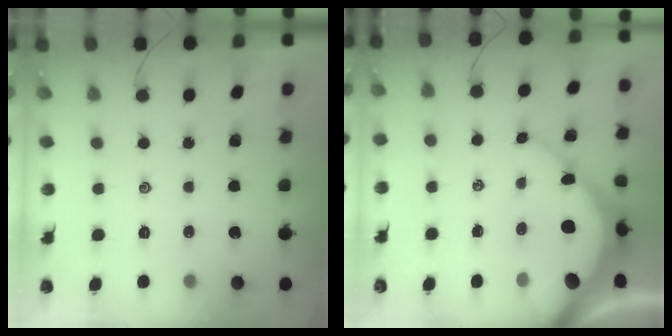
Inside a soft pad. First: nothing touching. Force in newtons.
{"total": 9.2, "press": 9.2, "slide": 0.7}